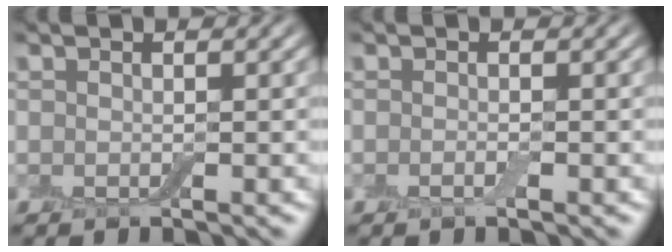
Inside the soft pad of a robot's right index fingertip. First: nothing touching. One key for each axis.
{"total": 0.6, "fx": -0.3, "fy": 0.1, "fz": 0.5, "tx": -0.011, "ty": -0.003, "tz": -0.007}